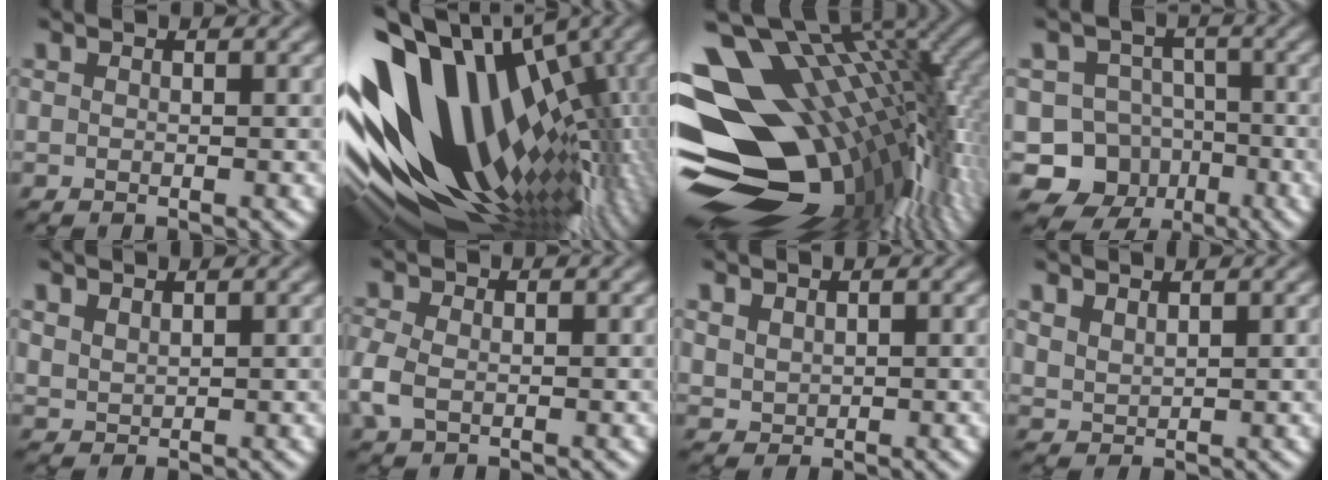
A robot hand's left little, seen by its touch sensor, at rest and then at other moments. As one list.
[{"total": 17.7, "force": [-0.7, 10.5, 14.3], "torque": [-0.247, -0.004, -0.018]}, {"total": 18.4, "force": [0.4, 10.5, 15.1], "torque": [-0.225, 0.006, 0.013]}, {"total": 7.8, "force": [-3.9, 6.5, 1.8], "torque": [-0.010, 0.006, -0.088]}, {"total": 1.2, "force": [1.1, 0.3, 0.4], "torque": [-0.012, 0.005, 0.026]}, {"total": 2.7, "force": [-0.7, 1.8, 1.8], "torque": [-0.055, -0.004, -0.019]}, {"total": 1.2, "force": [0.7, 0.7, 0.5], "torque": [-0.016, -0.002, 0.017]}, {"total": 1.6, "force": [1.4, 0.4, 0.6], "torque": [-0.015, 0.005, 0.032]}]